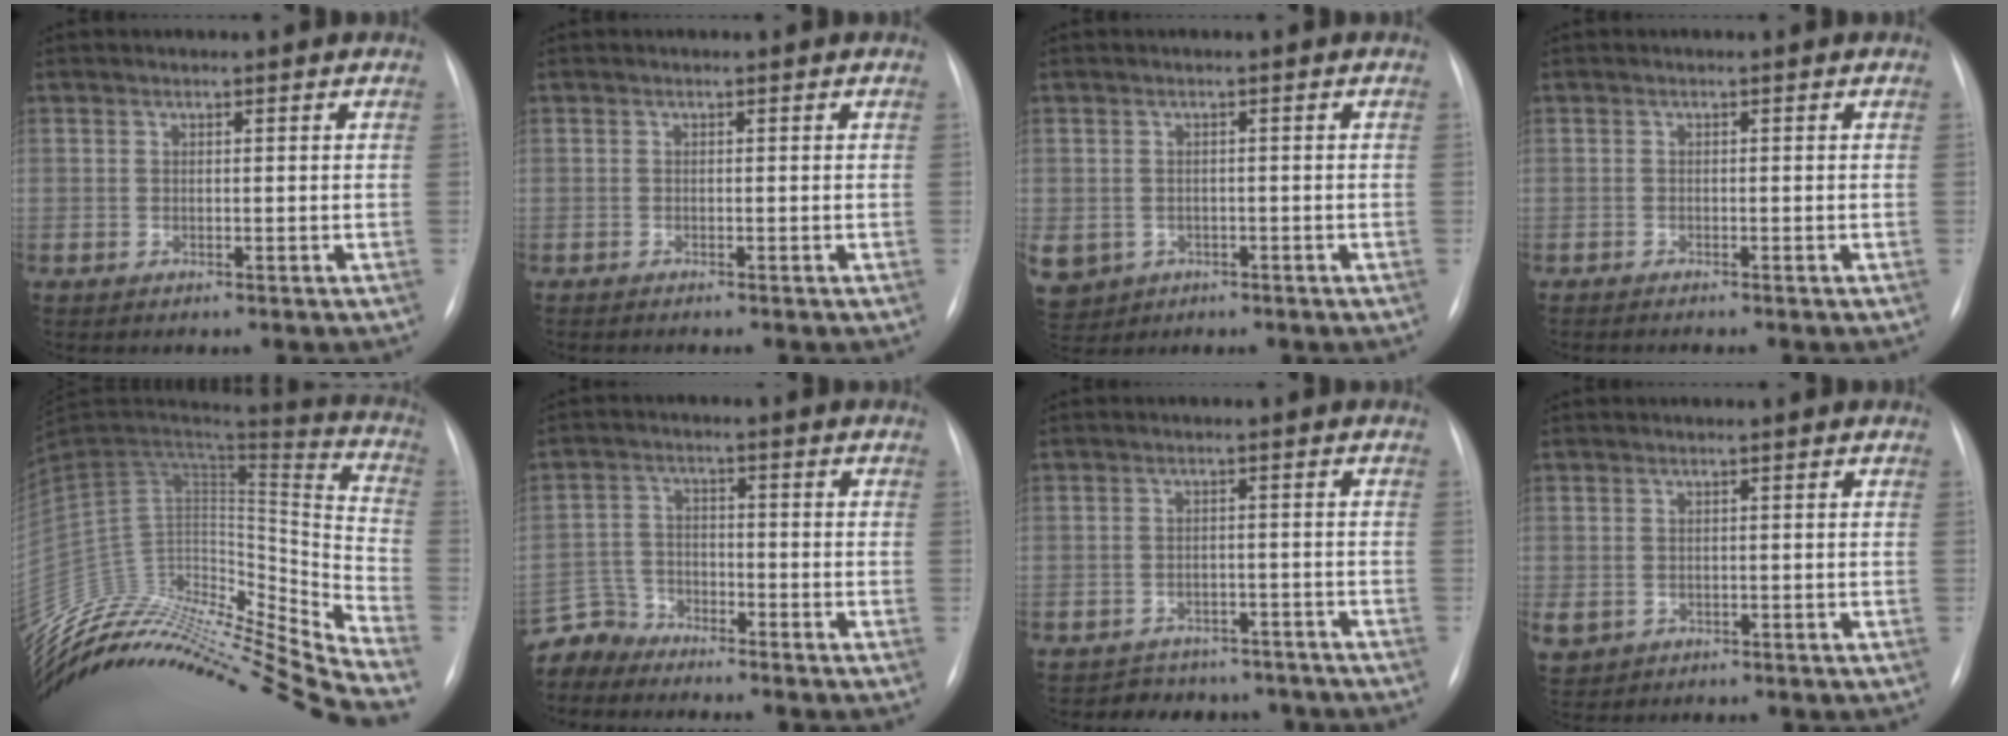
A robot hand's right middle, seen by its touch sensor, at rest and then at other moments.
{"total": 1.0, "force": [-0.9, 0.0, 0.5], "torque": [-0.011, -0.005, -0.009]}
{"total": 11.1, "force": [-4.4, 9.4, 3.8], "torque": [-0.130, -0.002, -0.052]}
{"total": 2.0, "force": [-1.7, 0.0, 1.0], "torque": [-0.017, -0.006, -0.018]}
{"total": 28.3, "force": [-26.2, 2.1, 10.3], "torque": [-0.145, 0.029, -0.408]}
{"total": 5.3, "force": [-5.0, 1.2, -1.1], "torque": [0.017, 0.000, -0.101]}
{"total": 8.2, "force": [-7.1, 4.0, 0.2], "torque": [-0.001, 0.020, -0.081]}
{"total": 3.8, "force": [-1.4, 3.2, 1.4], "torque": [-0.038, -0.002, -0.011]}